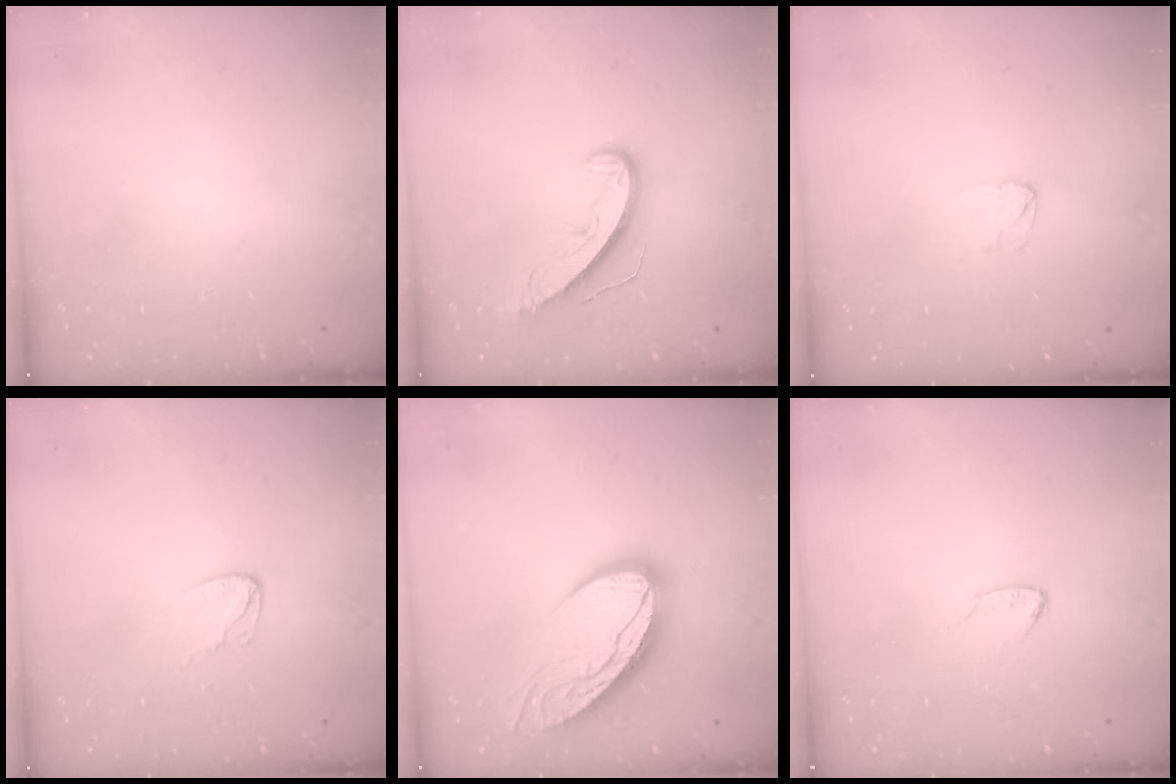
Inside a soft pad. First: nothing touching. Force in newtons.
{"total": 8.4, "press": 8.3, "slide": 0.8}
{"total": 2.6, "press": 2.6, "slide": 0.2}
{"total": 5.8, "press": 5.8, "slide": 0.5}
{"total": 15.7, "press": 15.6, "slide": 1.9}
{"total": 3.8, "press": 3.8, "slide": 0.3}